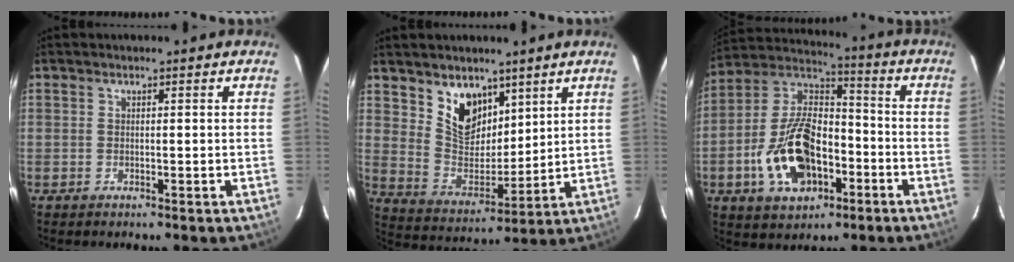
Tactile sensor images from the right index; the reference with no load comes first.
{"total": 10.6, "force": [6.8, 6.4, 5.1], "torque": [-0.089, -0.006, 0.139]}
{"total": 18.2, "force": [-6.4, 10.9, 13.2], "torque": [-0.275, 0.019, -0.101]}